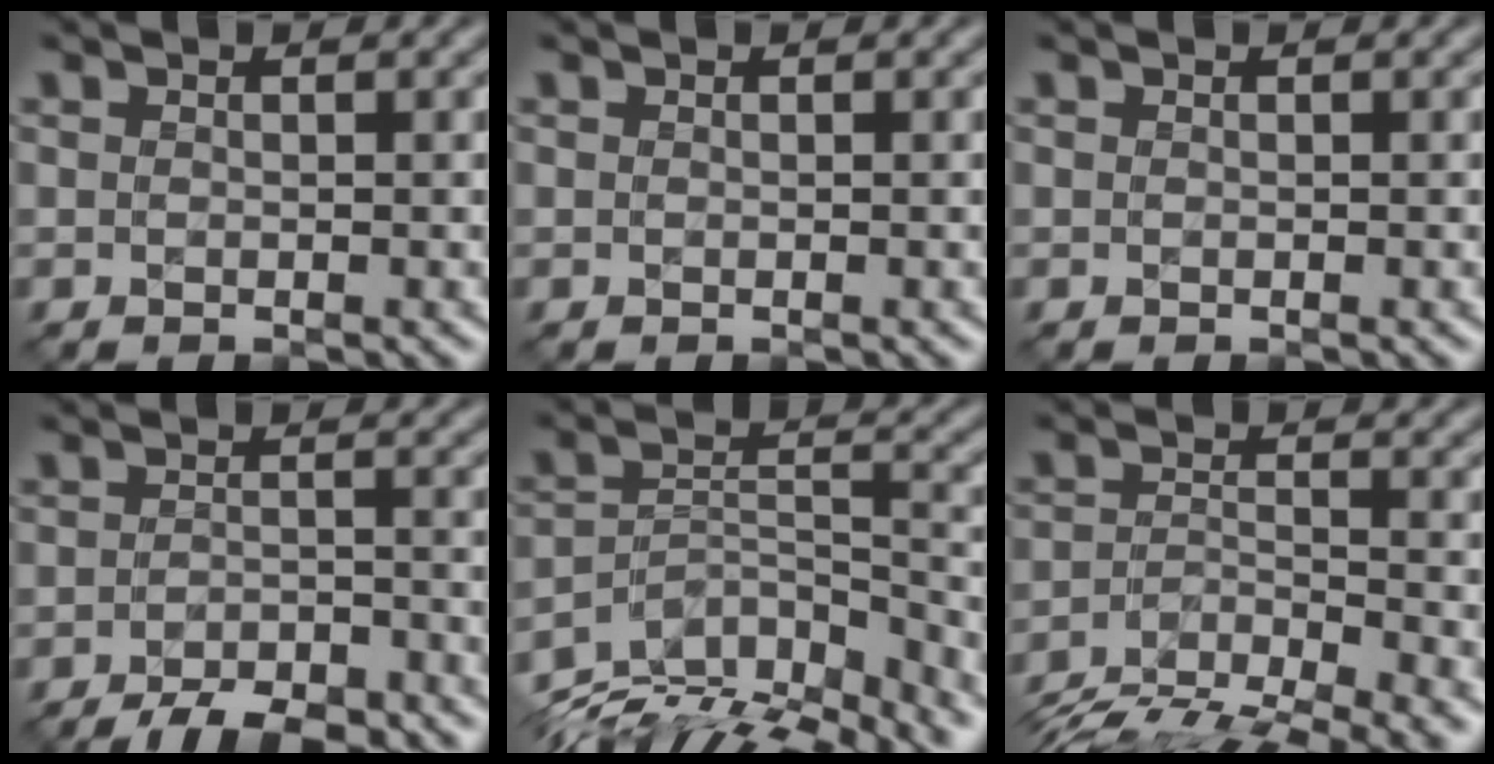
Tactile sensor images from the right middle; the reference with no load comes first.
{"total": 0.0}
{"total": 0.0}
{"total": 6.1, "force": [-5.0, 1.6, 3.2], "torque": [-0.048, -0.005, -0.080]}
{"total": 13.4, "force": [-11.6, 4.8, 4.7], "torque": [-0.081, 0.002, -0.170]}
{"total": 7.3, "force": [-6.2, 1.9, 3.3], "torque": [-0.065, -0.011, -0.113]}